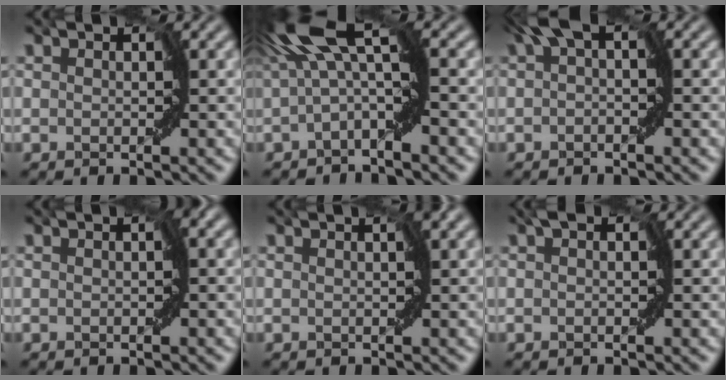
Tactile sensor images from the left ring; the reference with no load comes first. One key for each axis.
{"total": 7.2, "fx": 0.6, "fy": 1.6, "fz": 6.9, "tx": -0.130, "ty": 0.028, "tz": -0.012}
{"total": 3.1, "fx": 0.8, "fy": 0.9, "fz": 2.8, "tx": -0.049, "ty": 0.014, "tz": 0.002}
{"total": 1.2, "fx": -0.1, "fy": 0.3, "fz": 1.2, "tx": -0.026, "ty": 0.001, "tz": -0.005}
{"total": 0.8, "fx": 0.2, "fy": -0.1, "fz": 0.8, "tx": -0.018, "ty": 0.000, "tz": 0.001}
{"total": 0.9, "fx": 0.4, "fy": 0.3, "fz": 0.7, "tx": -0.015, "ty": 0.004, "tz": 0.004}